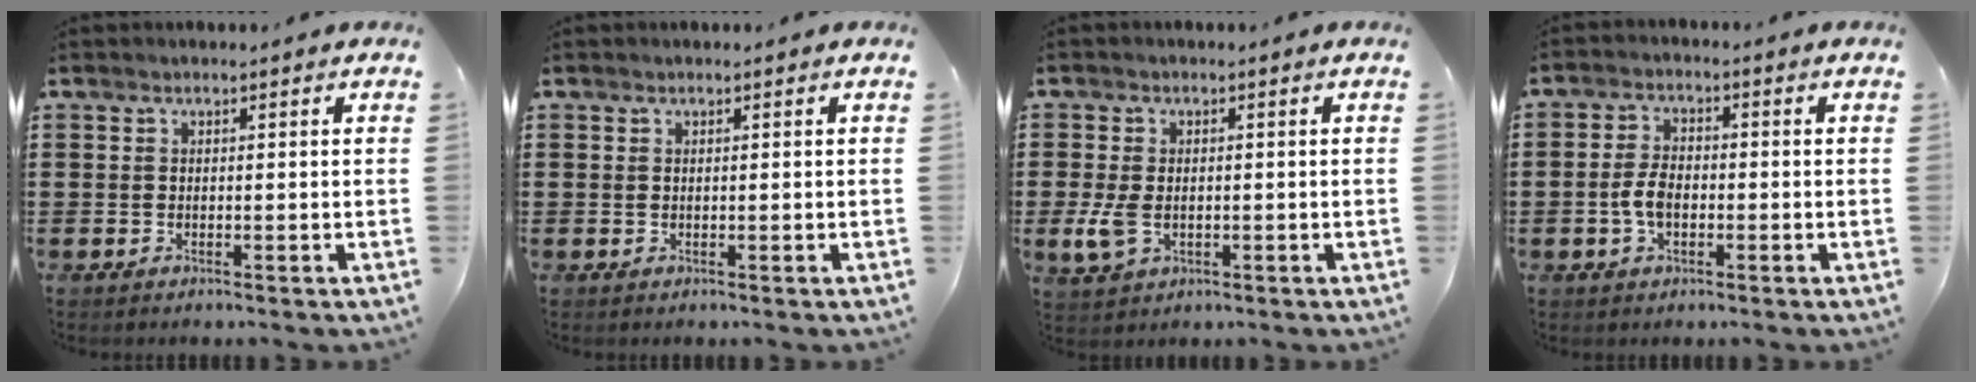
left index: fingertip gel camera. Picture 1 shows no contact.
{"total": 0.0}
{"total": 4.0, "force": [-0.6, 2.4, 3.1], "torque": [-0.079, -0.004, -0.014]}
{"total": 4.3, "force": [-1.0, 2.3, 3.5], "torque": [-0.085, -0.001, -0.025]}